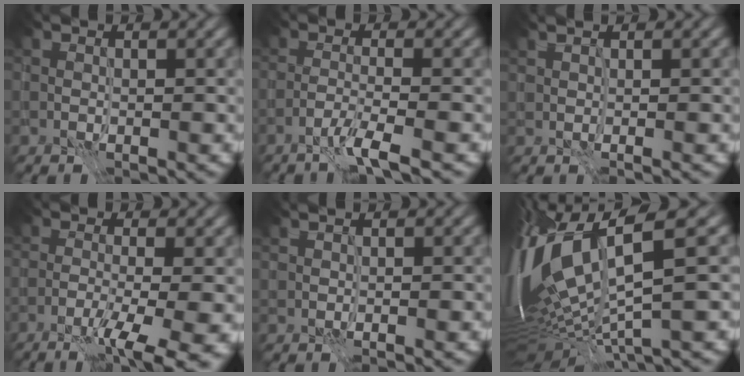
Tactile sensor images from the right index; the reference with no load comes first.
{"total": 2.6, "force": [-2.1, -0.2, 1.6], "torque": [-0.027, 0.008, -0.053]}
{"total": 2.5, "force": [1.4, 0.7, 1.9], "torque": [-0.017, 0.013, 0.004]}
{"total": 6.9, "force": [-3.7, 1.4, 5.6], "torque": [-0.073, -0.002, -0.057]}
{"total": 1.5, "force": [1.0, 0.4, 1.1], "torque": [-0.011, 0.004, 0.001]}
{"total": 12.5, "force": [1.9, 3.9, 11.7], "torque": [-0.259, 0.005, 0.058]}